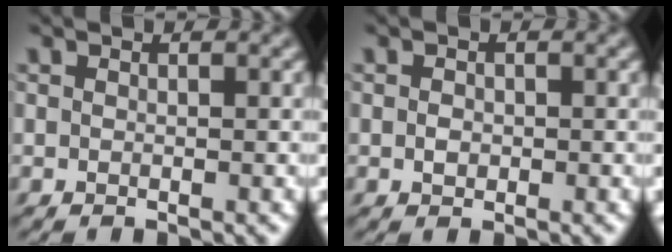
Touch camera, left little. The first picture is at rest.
{"total": 1.0, "force": [-0.2, 0.8, 0.5], "torque": [-0.011, -0.002, -0.007]}